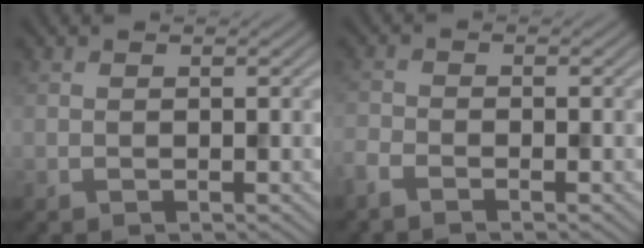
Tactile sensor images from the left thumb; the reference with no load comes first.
{"total": 2.2, "force": [-1.9, 0.6, 1.1], "torque": [-0.028, -0.009, -0.049]}